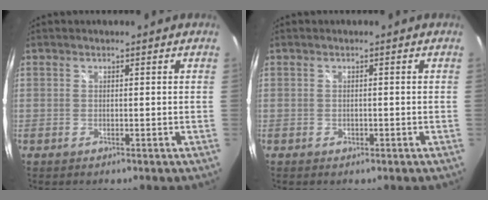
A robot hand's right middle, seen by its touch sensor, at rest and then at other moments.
{"total": 0.7, "force": [-0.4, 0.6, 0.2], "torque": [-0.002, 0.000, -0.004]}